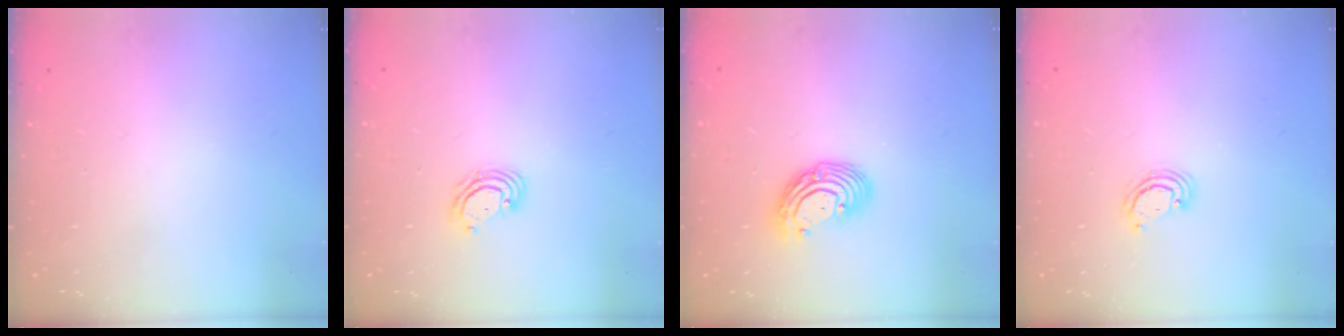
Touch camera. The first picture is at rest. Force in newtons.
{"total": 4.9, "press": 4.9, "slide": 0.4}
{"total": 9.0, "press": 8.8, "slide": 1.7}
{"total": 2.5, "press": 2.5, "slide": 0.3}